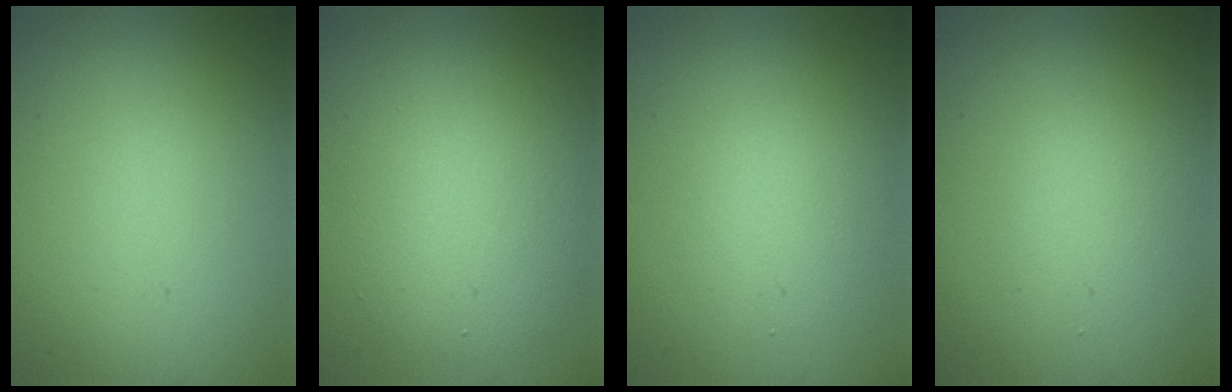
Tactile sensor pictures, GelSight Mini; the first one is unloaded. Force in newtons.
{"total": 5.0, "press": 5.0, "slide": 0.3}
{"total": 3.0, "press": 3.0, "slide": 0.2}
{"total": 1.9, "press": 1.8, "slide": 0.2}